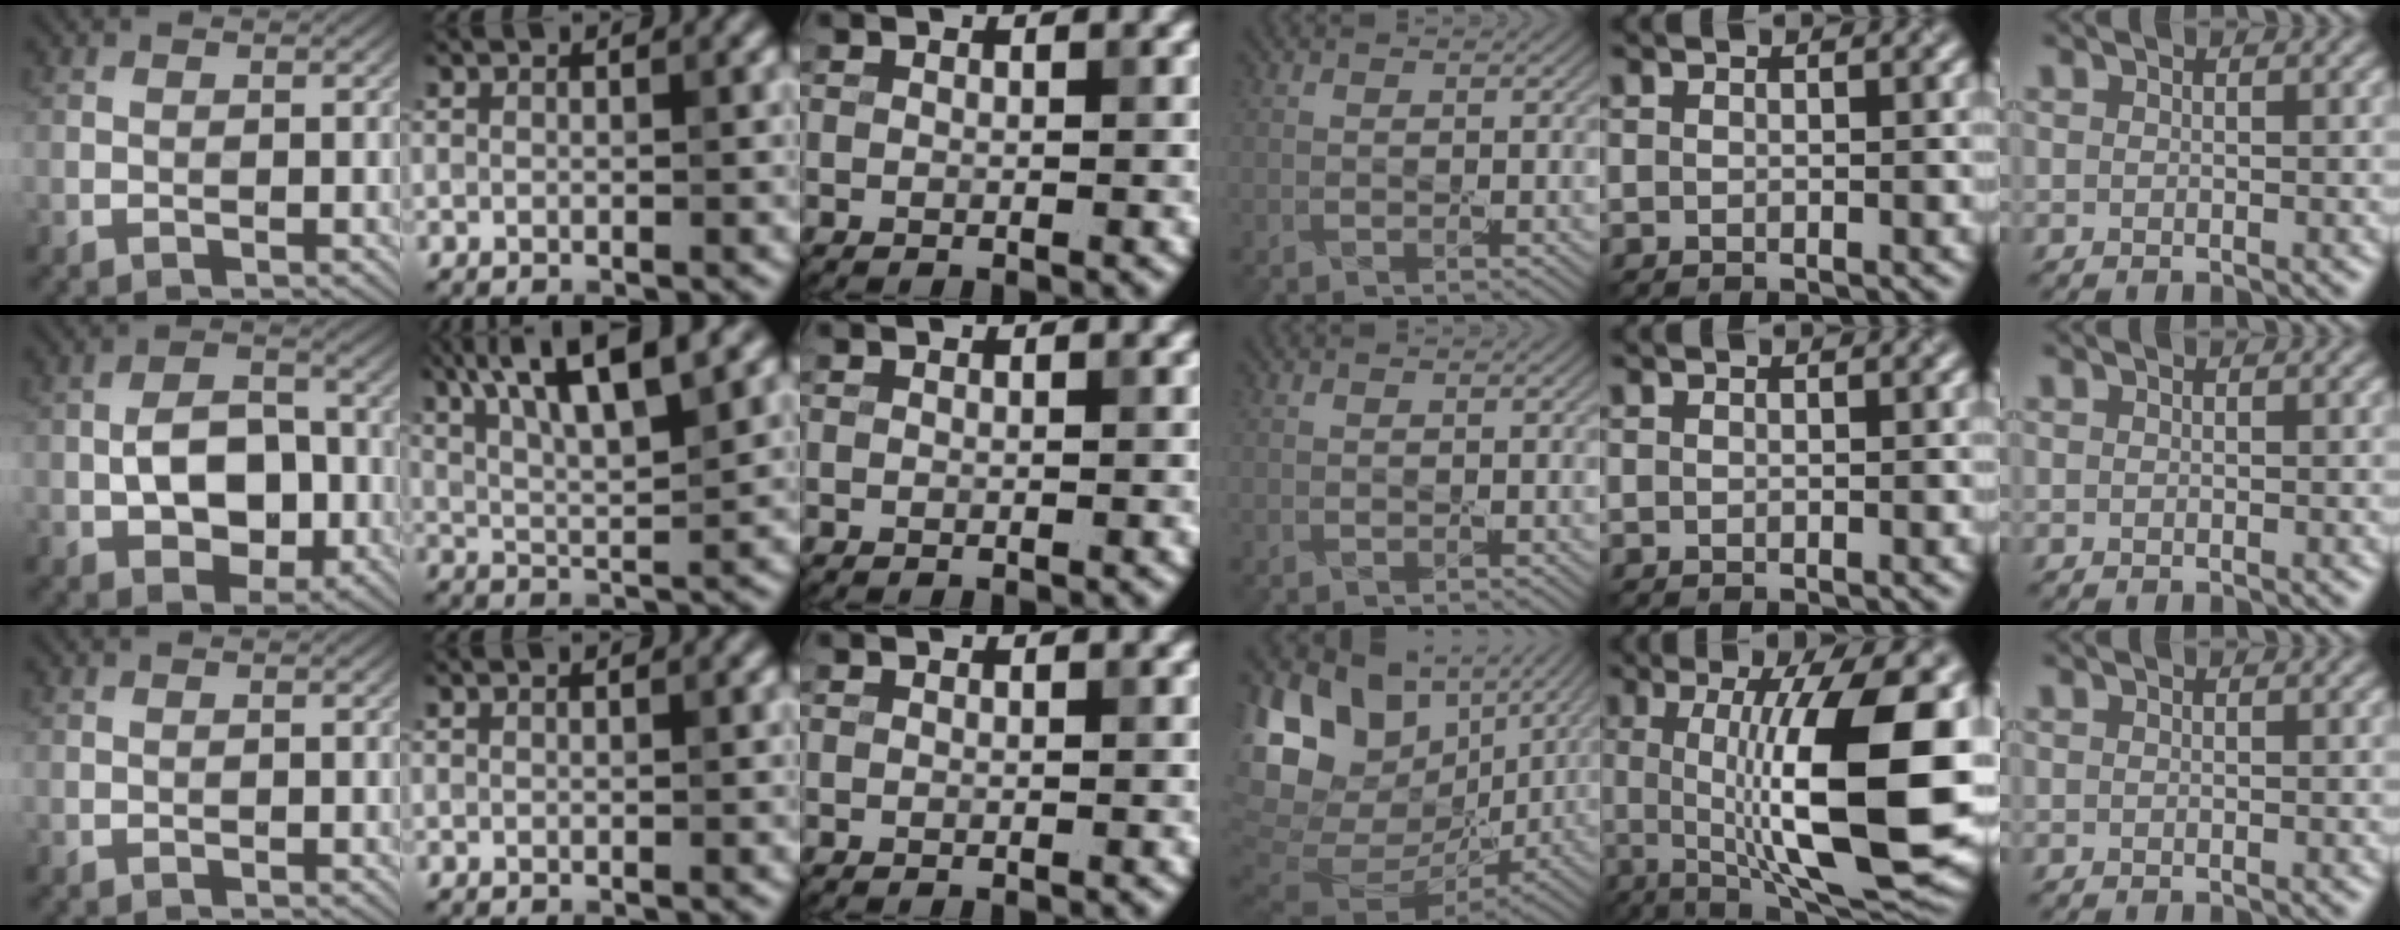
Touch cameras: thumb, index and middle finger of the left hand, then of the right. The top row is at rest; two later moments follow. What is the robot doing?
{"motion": "peel", "object": "postage stamp"}